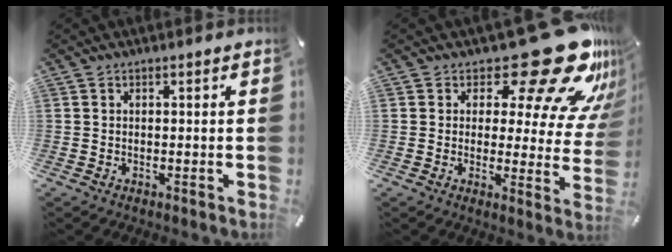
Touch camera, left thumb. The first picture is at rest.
{"total": 23.6, "force": [14.1, 9.9, 16.1], "torque": [-0.200, -0.096, 0.230]}